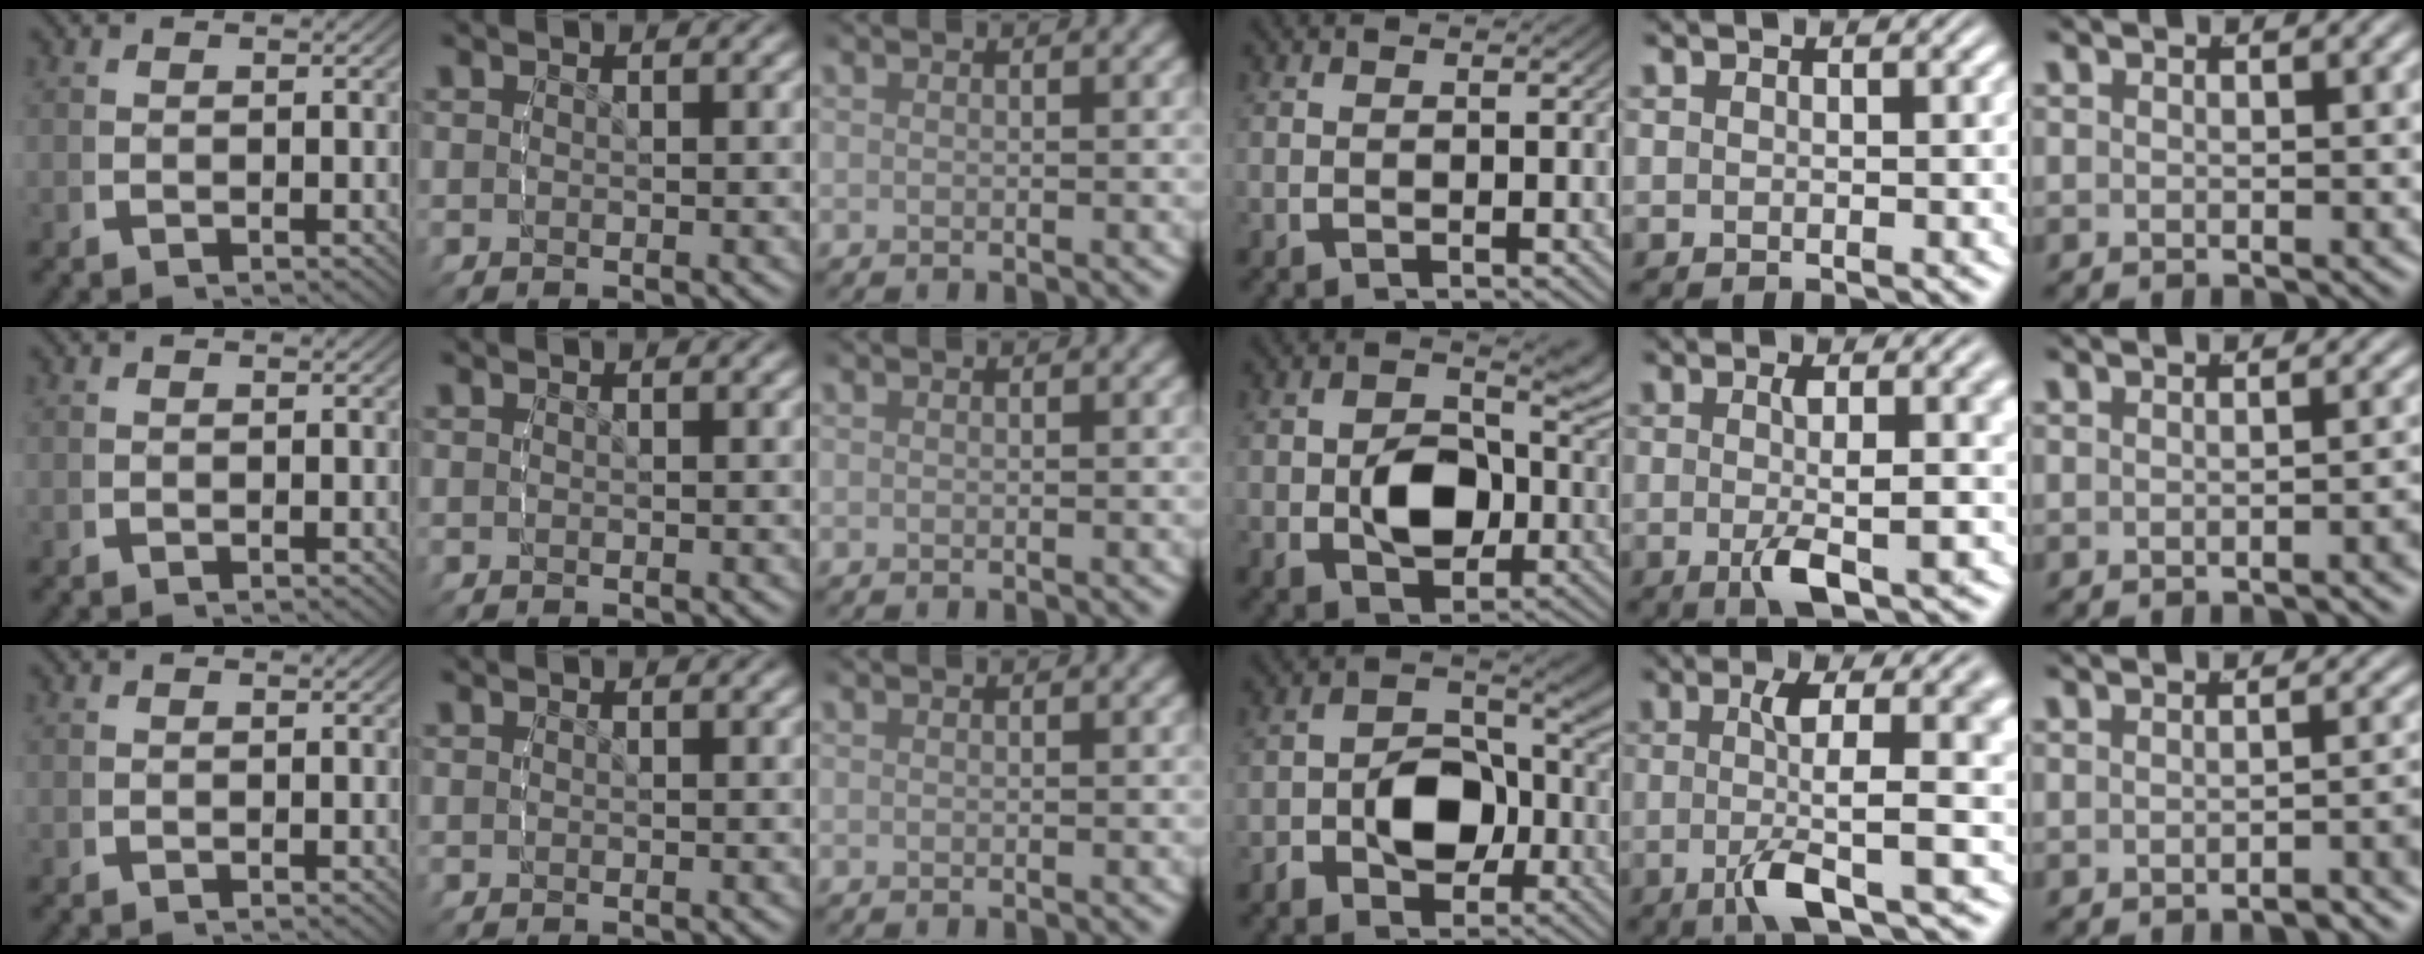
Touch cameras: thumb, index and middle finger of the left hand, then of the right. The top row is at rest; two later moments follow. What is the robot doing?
{"motion": "lift_and_place", "object": "stress ball aka squeeze ball"}